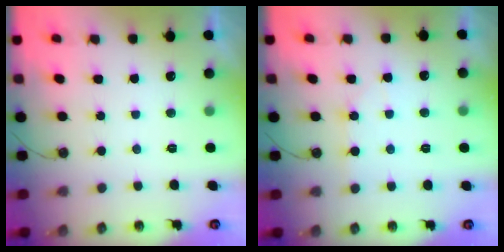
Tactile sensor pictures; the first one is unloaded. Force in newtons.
{"total": 4.7, "press": 4.7, "slide": 0.6}